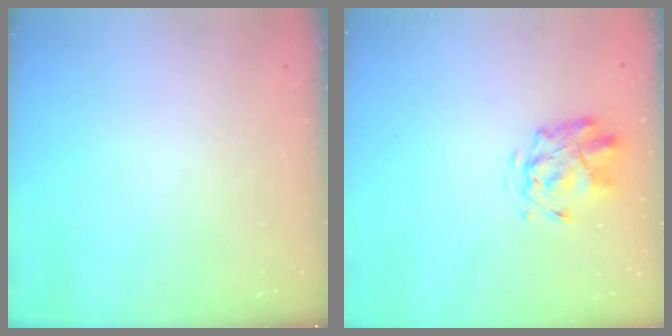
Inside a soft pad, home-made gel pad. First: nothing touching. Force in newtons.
{"total": 2.9, "press": 2.5, "slide": 1.5}